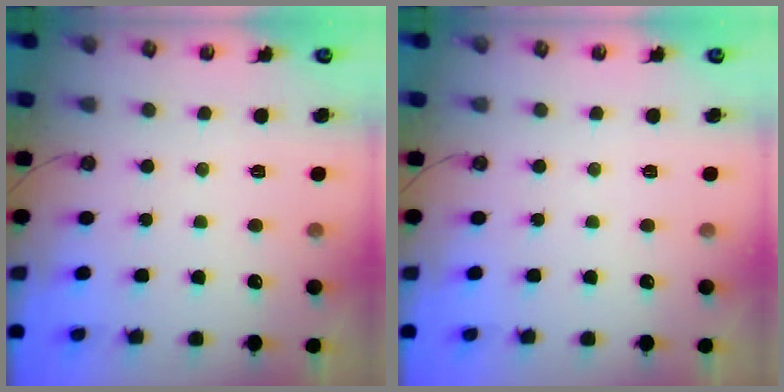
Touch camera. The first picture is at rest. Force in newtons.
{"total": 0.0}